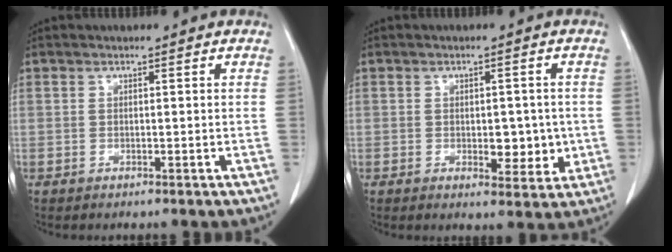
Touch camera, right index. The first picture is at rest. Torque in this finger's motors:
{"motor_torque": [0.06, 0.15, -0.02, 0.00]}